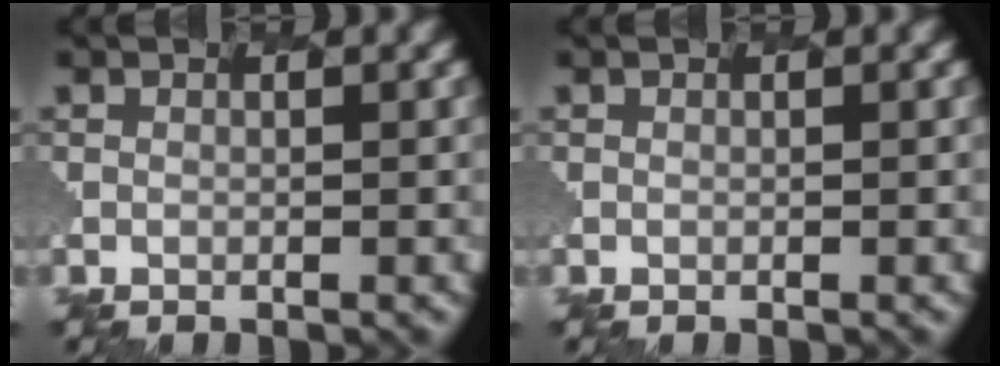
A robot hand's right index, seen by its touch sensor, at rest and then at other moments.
{"total": 0.0}